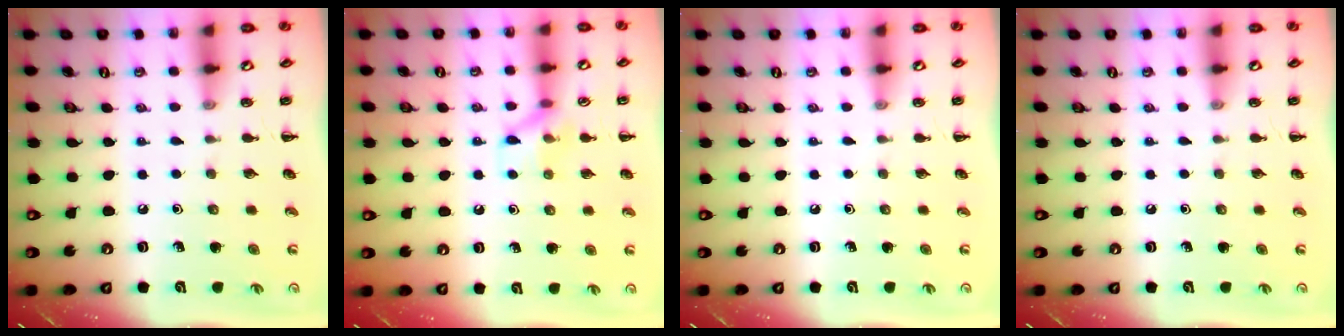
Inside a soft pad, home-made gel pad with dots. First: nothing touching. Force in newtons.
{"total": 7.8, "press": 7.6, "slide": 1.4}
{"total": 0.0}
{"total": 0.0}